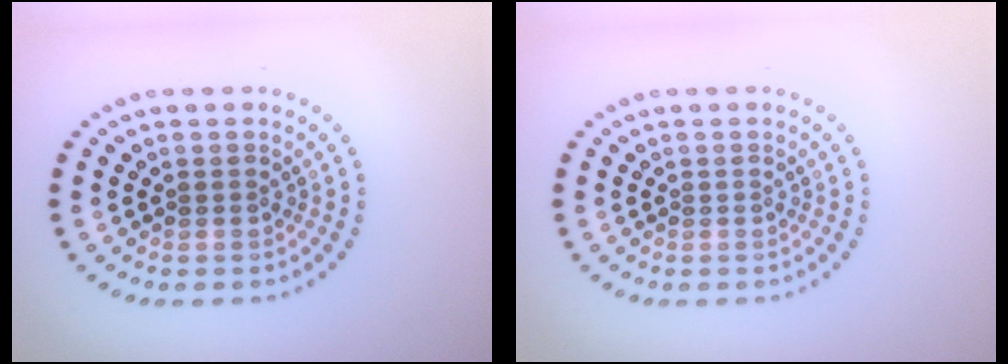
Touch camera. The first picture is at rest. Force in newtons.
{"total": 0.0}